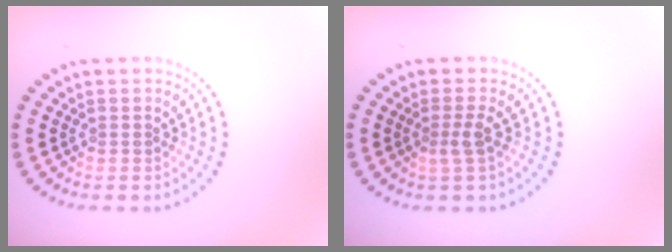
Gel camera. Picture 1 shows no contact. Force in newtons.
{"total": 1.5, "press": 1.0, "slide": 1.1}